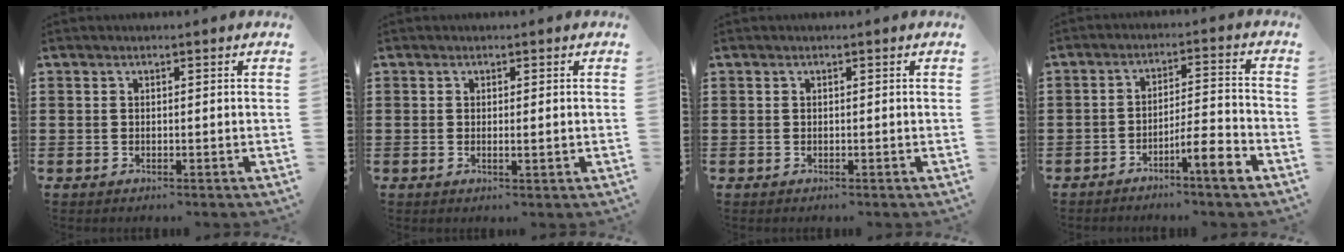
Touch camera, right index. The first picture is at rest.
{"total": 0.9, "force": [0.1, 0.1, 0.9], "torque": [-0.017, -0.001, 0.001]}
{"total": 0.0}
{"total": 6.5, "force": [-4.3, 0.8, 4.7], "torque": [-0.076, 0.004, -0.076]}